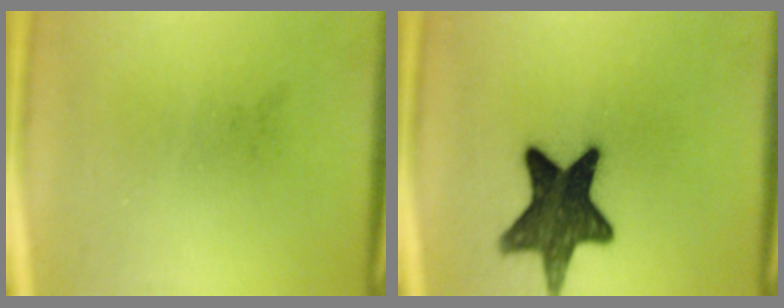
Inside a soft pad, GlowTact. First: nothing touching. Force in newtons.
{"total": 14.5}